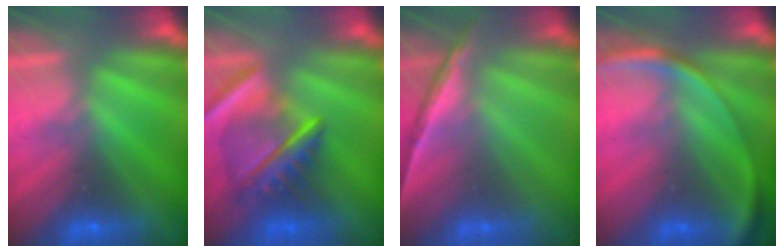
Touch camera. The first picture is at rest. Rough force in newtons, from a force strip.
{"total": 9.6}
{"total": 1.6}
{"total": 2.7}